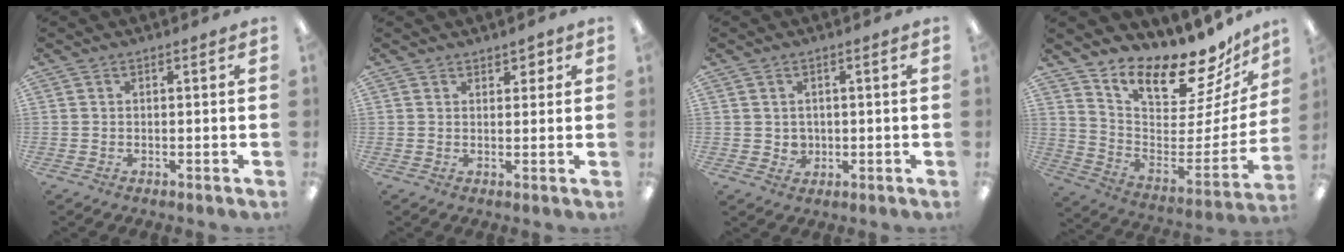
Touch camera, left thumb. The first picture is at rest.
{"total": 2.2, "force": [1.7, 1.3, 0.6], "torque": [0.003, -0.006, 0.027]}
{"total": 2.4, "force": [0.7, 2.1, 0.8], "torque": [-0.010, 0.001, 0.011]}
{"total": 16.1, "force": [14.0, 5.3, 5.9], "torque": [-0.095, -0.128, 0.239]}